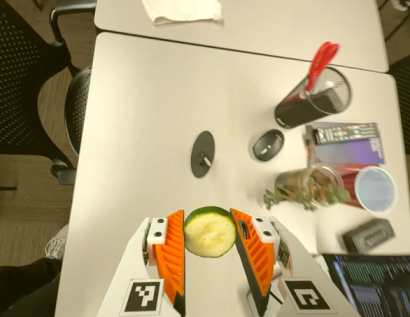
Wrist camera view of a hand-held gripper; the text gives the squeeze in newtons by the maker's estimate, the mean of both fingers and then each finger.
{"total": 8.4, "left": 8.3, "right": 8.4}